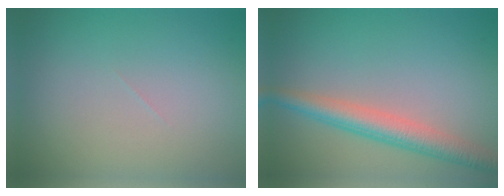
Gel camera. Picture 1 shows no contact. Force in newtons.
{"total": 4.2, "press": 4.2, "slide": 0.0}